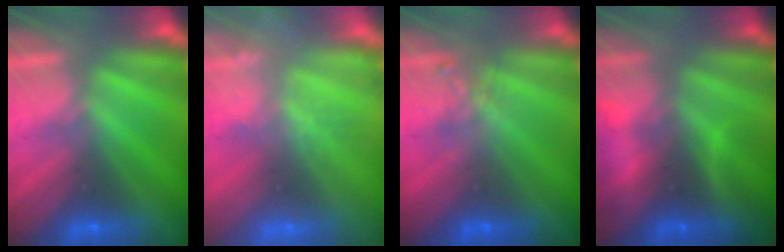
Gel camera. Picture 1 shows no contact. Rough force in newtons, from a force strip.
{"total": 2.1}
{"total": 2.3}
{"total": 10.8}